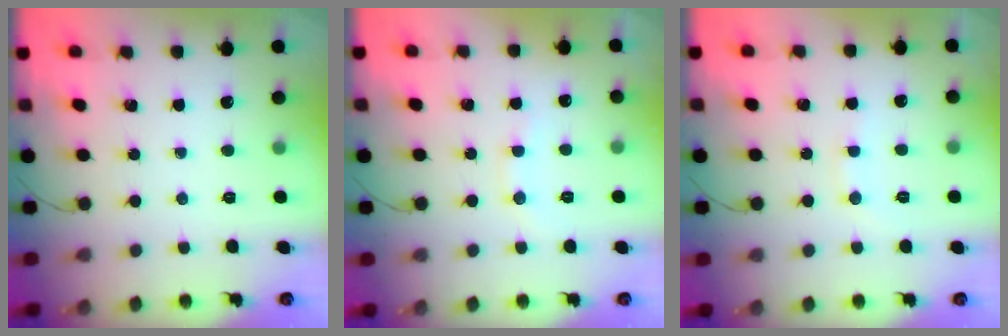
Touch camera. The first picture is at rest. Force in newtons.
{"total": 7.8, "press": 7.7, "slide": 1.5}
{"total": 6.4, "press": 6.2, "slide": 1.4}